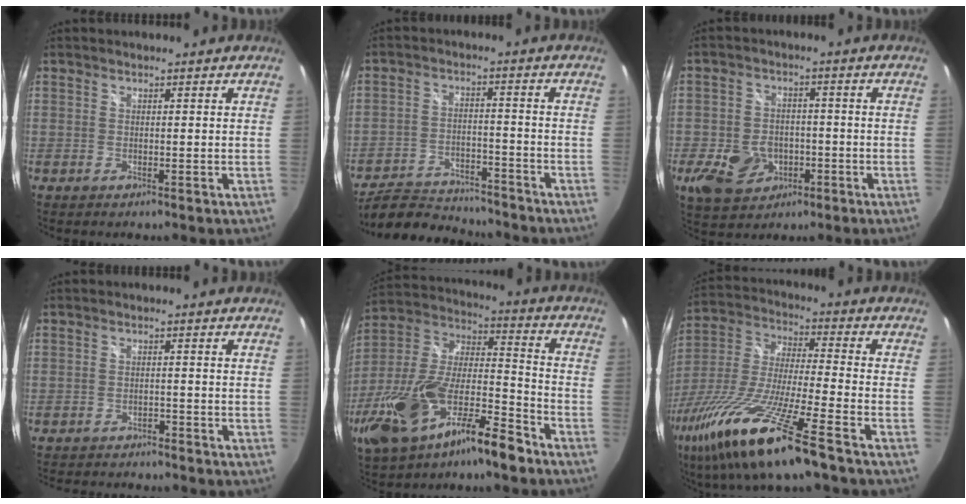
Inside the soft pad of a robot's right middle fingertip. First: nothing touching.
{"total": 12.9, "force": [-11.6, 3.5, 4.2], "torque": [-0.107, -0.002, -0.184]}
{"total": 10.0, "force": [-3.9, 7.7, 5.1], "torque": [-0.134, 0.003, -0.056]}
{"total": 6.7, "force": [-6.2, 1.8, 2.0], "torque": [-0.052, -0.011, -0.092]}
{"total": 23.4, "force": [-13.5, 8.3, 17.3], "torque": [-0.337, -0.018, -0.243]}
{"total": 22.0, "force": [-13.5, 1.6, 17.3], "torque": [-0.351, -0.054, -0.254]}